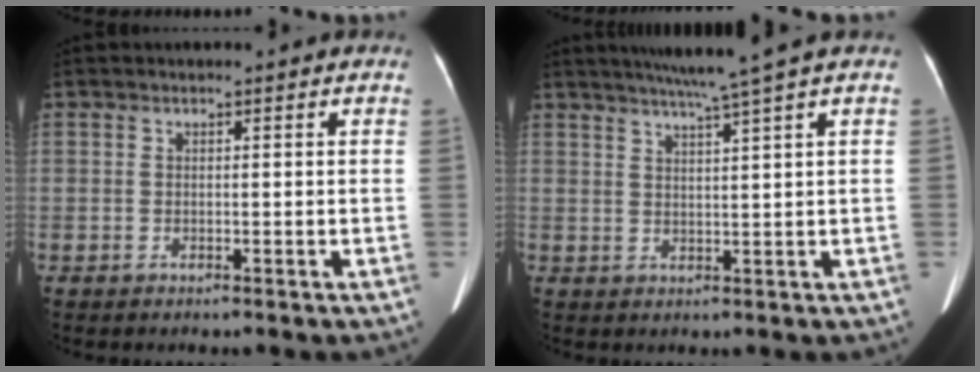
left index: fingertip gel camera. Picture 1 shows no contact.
{"total": 6.2, "force": [4.6, -1.9, 3.6], "torque": [-0.054, 0.004, 0.074]}